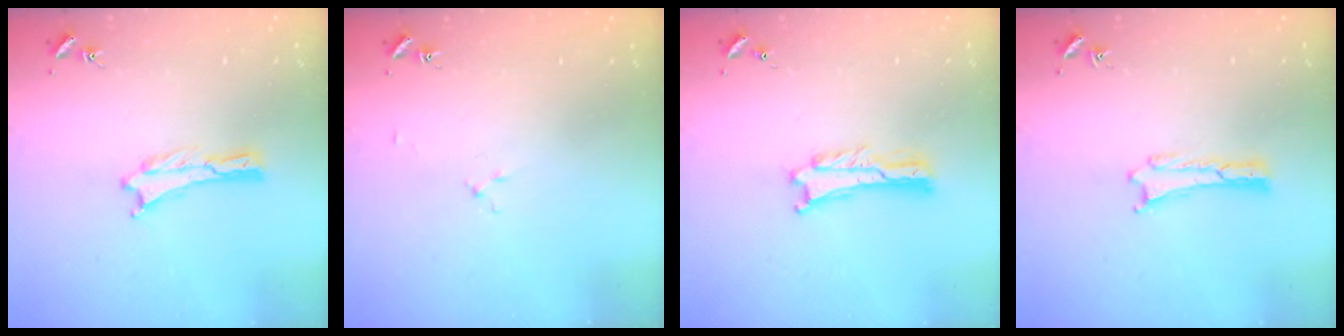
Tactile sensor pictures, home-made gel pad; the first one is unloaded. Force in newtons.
{"total": 1.6, "press": 1.6, "slide": 0.2}
{"total": 0.8, "press": 0.8, "slide": 0.2}
{"total": 0.0}